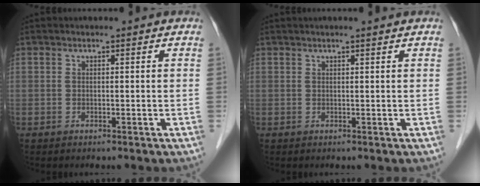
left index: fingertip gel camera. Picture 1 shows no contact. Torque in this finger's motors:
{"motor_torque": [0.22, -0.41, 0.03, 0.03]}